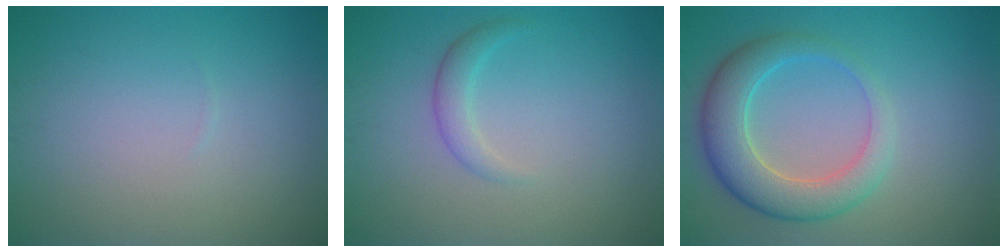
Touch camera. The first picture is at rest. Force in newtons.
{"total": 1.7, "press": 1.7, "slide": 0.1}
{"total": 5.7, "press": 5.7, "slide": 0.3}